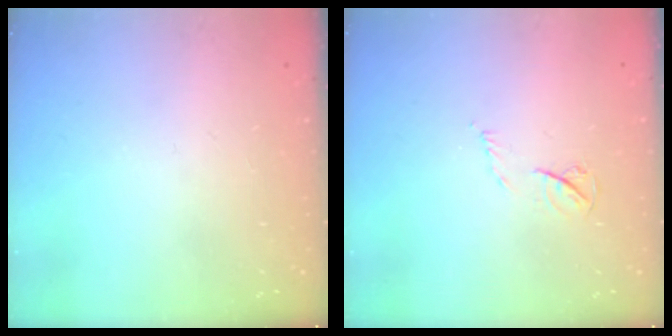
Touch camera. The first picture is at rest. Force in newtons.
{"total": 4.8, "press": 4.8, "slide": 0.6}